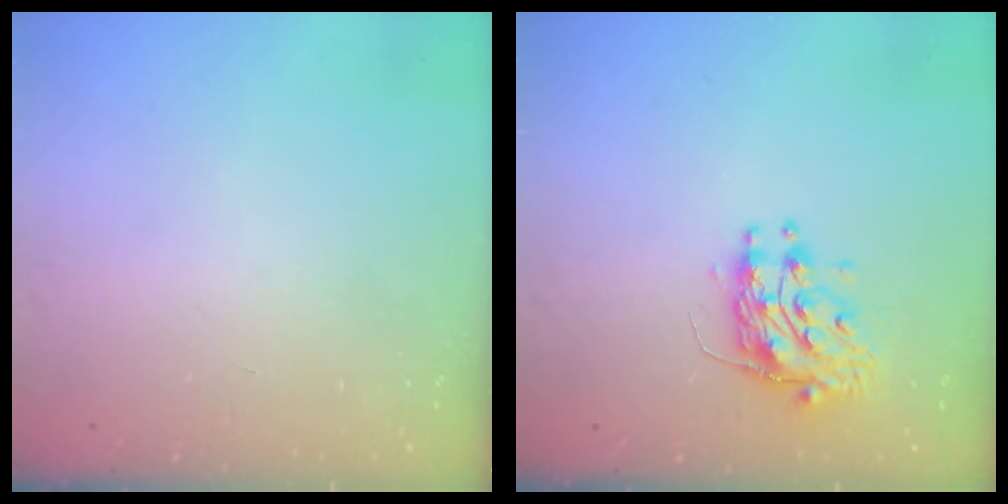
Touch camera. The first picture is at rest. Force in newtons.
{"total": 10.0, "press": 9.9, "slide": 0.8}